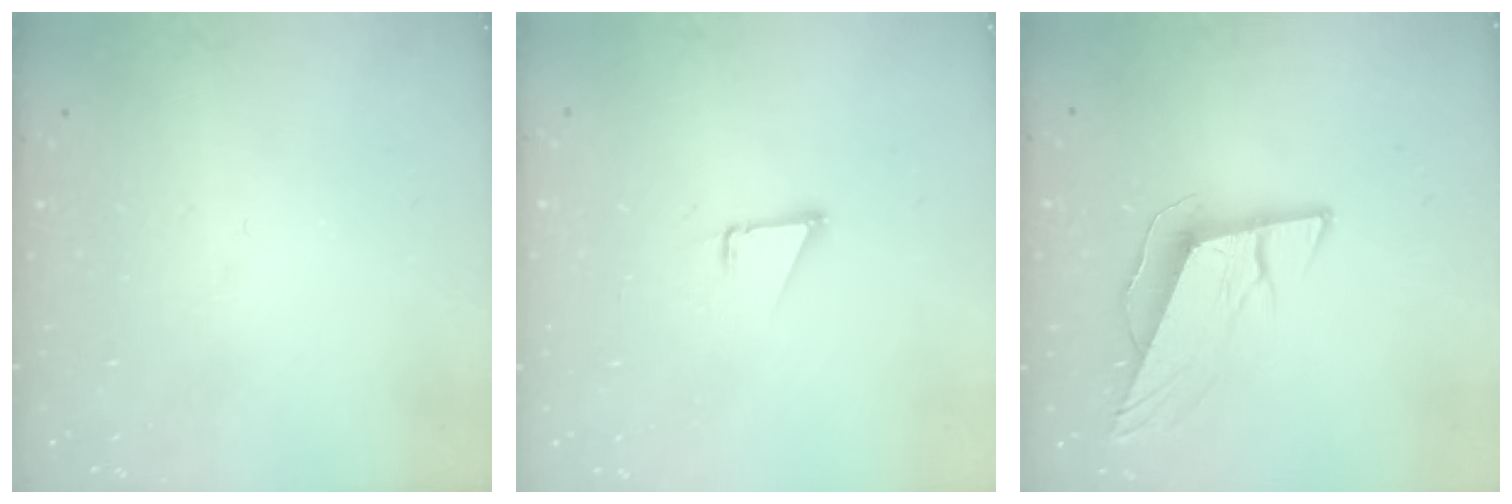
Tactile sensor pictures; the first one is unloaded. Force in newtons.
{"total": 1.4, "press": 1.3, "slide": 0.1}
{"total": 9.7, "press": 9.4, "slide": 2.3}